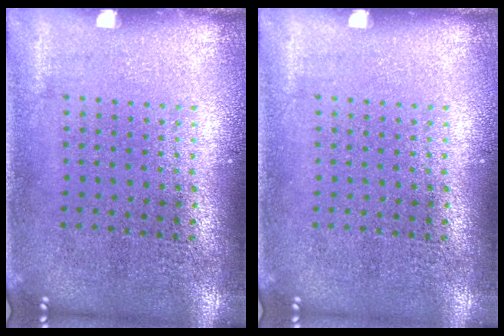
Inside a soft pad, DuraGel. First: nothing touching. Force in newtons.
{"total": 0.0}